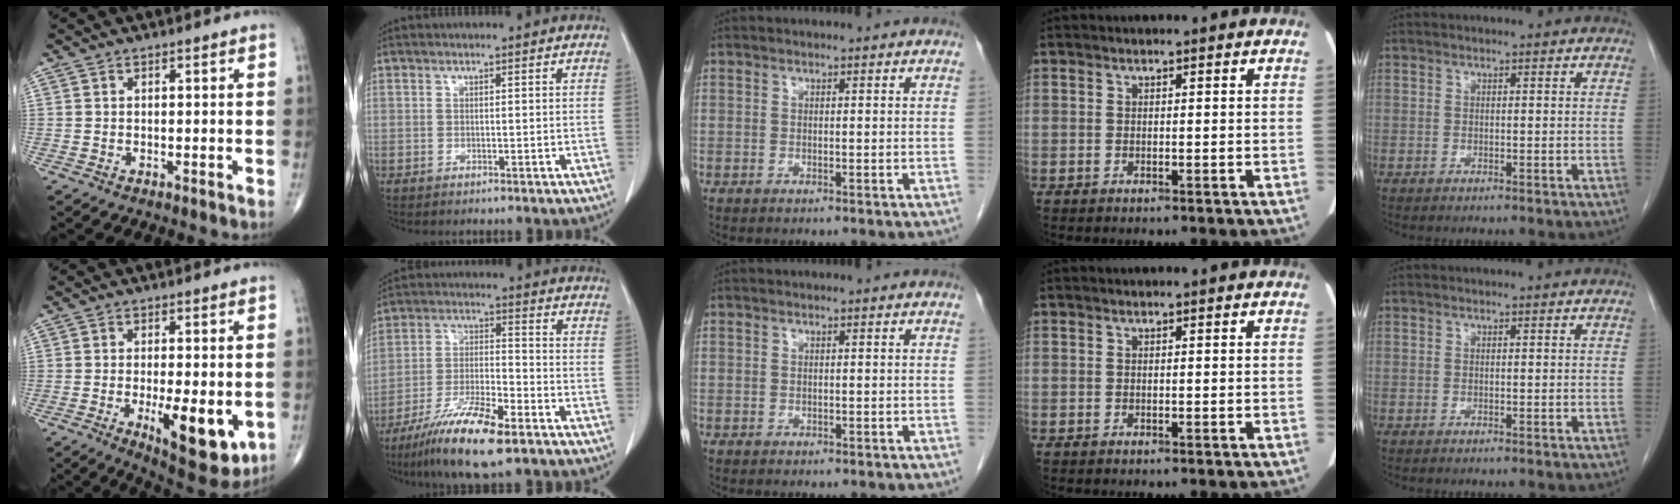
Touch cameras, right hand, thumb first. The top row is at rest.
{"thumb": {"total": 13.3, "force": [-3.4, 4.9, 11.9], "torque": [-0.158, -0.022, -0.039]}, "index": {"total": 12.2, "force": [-8.0, 1.9, 9.1], "torque": [-0.174, -0.024, -0.142]}}